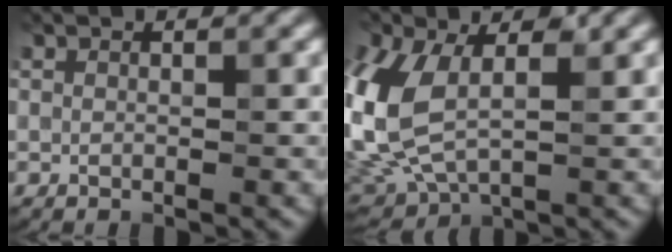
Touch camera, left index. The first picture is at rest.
{"total": 10.7, "force": [1.1, 6.5, 8.5], "torque": [-0.218, -0.006, 0.021]}